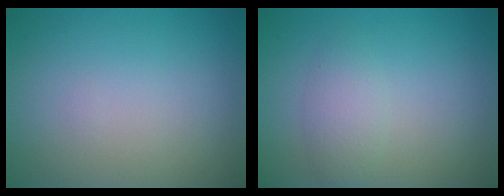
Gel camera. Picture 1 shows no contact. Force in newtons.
{"total": 2.1, "press": 2.1, "slide": 0.1}